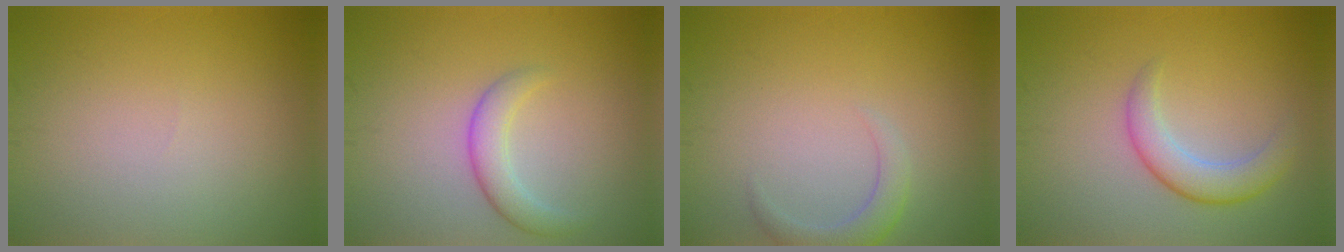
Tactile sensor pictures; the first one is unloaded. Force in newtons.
{"total": 2.6, "press": 2.6, "slide": 0.1}
{"total": 2.2, "press": 2.2, "slide": 0.2}
{"total": 3.5, "press": 3.5, "slide": 0.1}